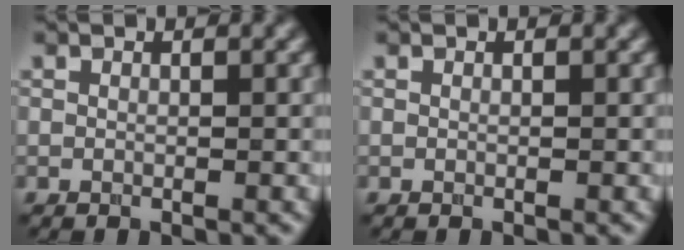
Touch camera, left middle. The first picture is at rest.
{"total": 0.0}